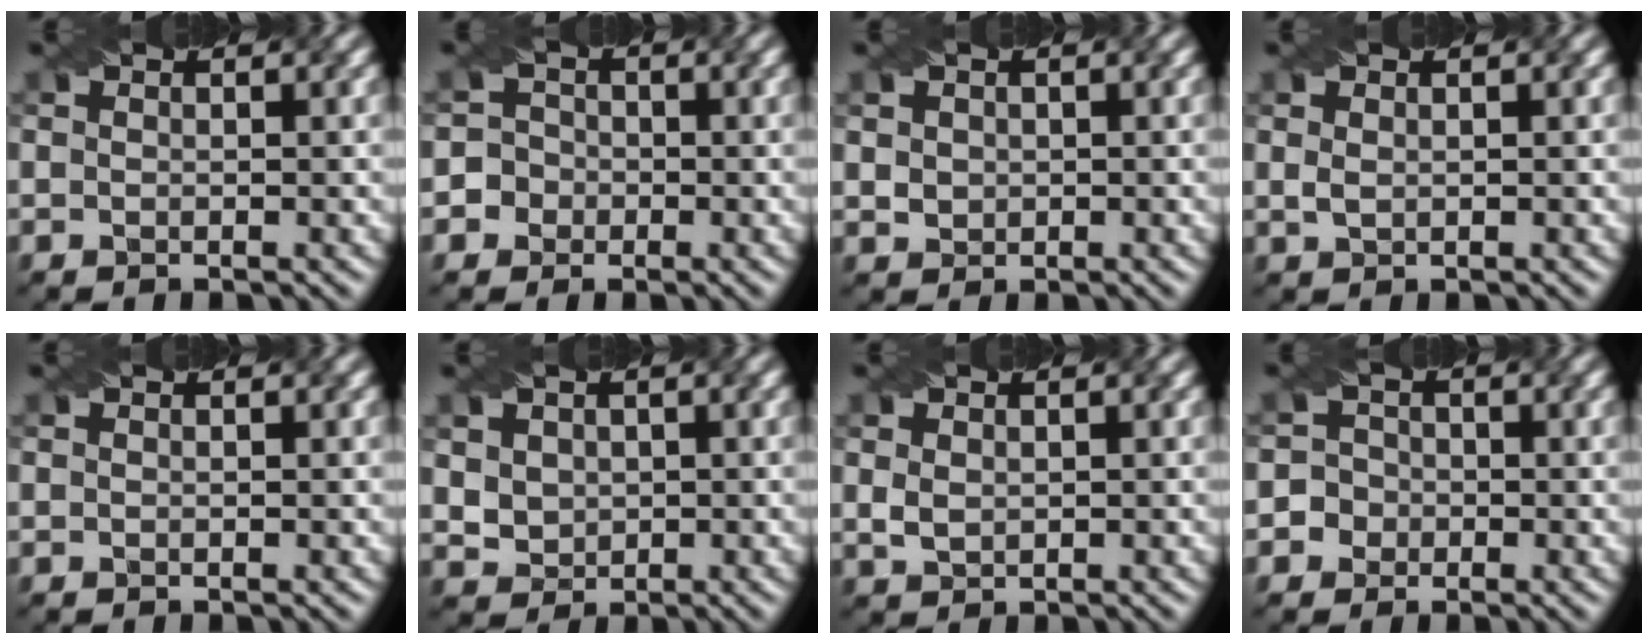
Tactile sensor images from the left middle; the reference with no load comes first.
{"total": 3.6, "force": [-1.4, 3.3, 0.3], "torque": [0.019, 0.015, -0.045]}
{"total": 1.5, "force": [0.5, 1.4, 0.5], "torque": [-0.014, 0.009, 0.017]}
{"total": 0.9, "force": [0.2, 0.7, 0.6], "torque": [-0.017, 0.003, 0.006]}
{"total": 0.0}
{"total": 3.1, "force": [1.1, 2.7, 1.2], "torque": [-0.036, 0.011, 0.029]}
{"total": 1.5, "force": [0.3, 1.2, 0.9], "torque": [-0.021, 0.001, 0.009]}
{"total": 3.3, "force": [-1.2, 3.1, 0.3], "torque": [0.020, 0.015, -0.041]}